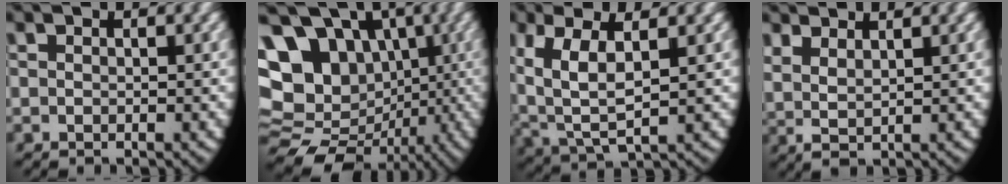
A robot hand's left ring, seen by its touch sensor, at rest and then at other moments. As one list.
[{"total": 19.4, "force": [-1.2, 16.2, 10.7], "torque": [-0.243, -0.078, -0.003]}, {"total": 6.6, "force": [1.0, 4.2, 5.0], "torque": [-0.127, -0.027, 0.037]}, {"total": 3.9, "force": [2.1, 2.3, 2.3], "torque": [-0.059, -0.003, 0.040]}]